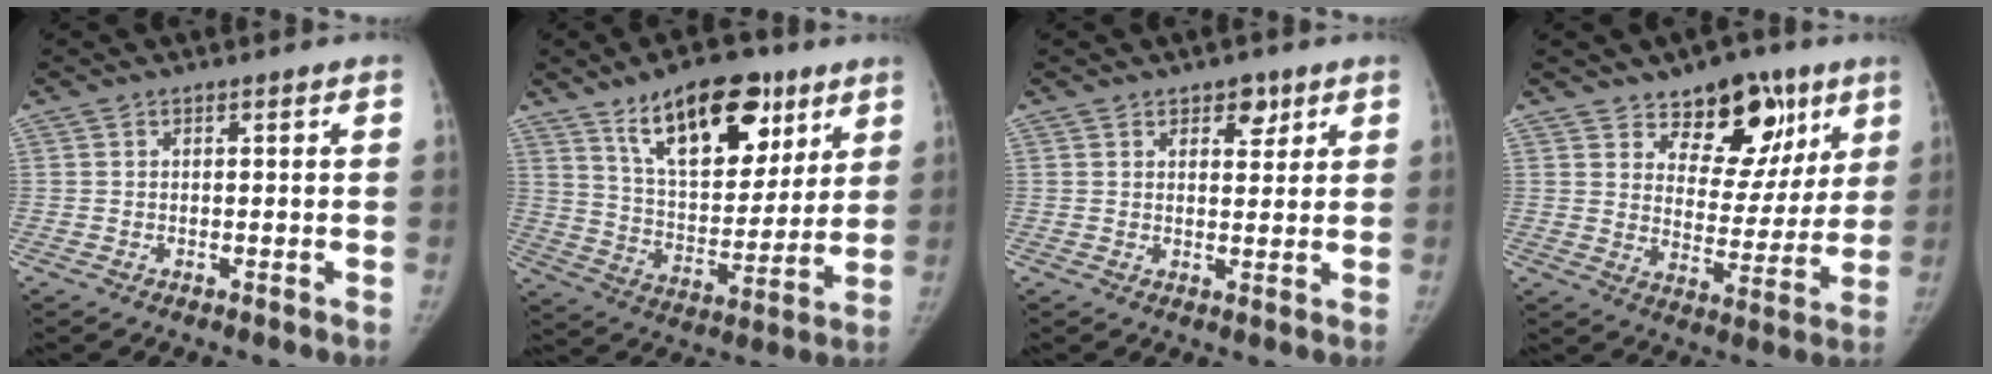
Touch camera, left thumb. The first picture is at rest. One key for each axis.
{"total": 20.2, "fx": 11.7, "fy": 9.6, "fz": 13.4, "tx": -0.159, "ty": -0.053, "tz": 0.198}
{"total": 3.8, "fx": 2.2, "fy": 2.2, "fz": 2.1, "tx": -0.003, "ty": -0.012, "tz": 0.032}
{"total": 14.9, "fx": 9.0, "fy": 9.0, "fz": 7.7, "tx": -0.040, "ty": -0.044, "tz": 0.135}